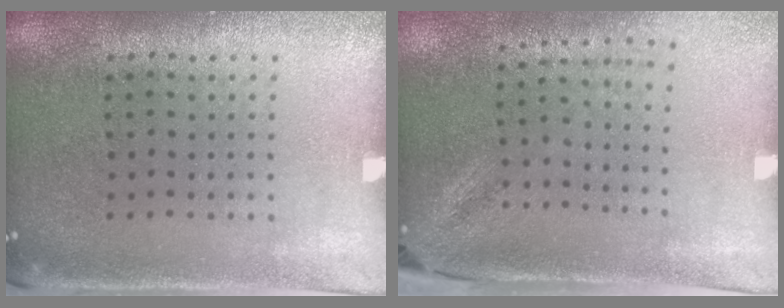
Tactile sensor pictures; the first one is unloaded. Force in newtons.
{"total": 1.8, "press": 1.4, "slide": 1.2}